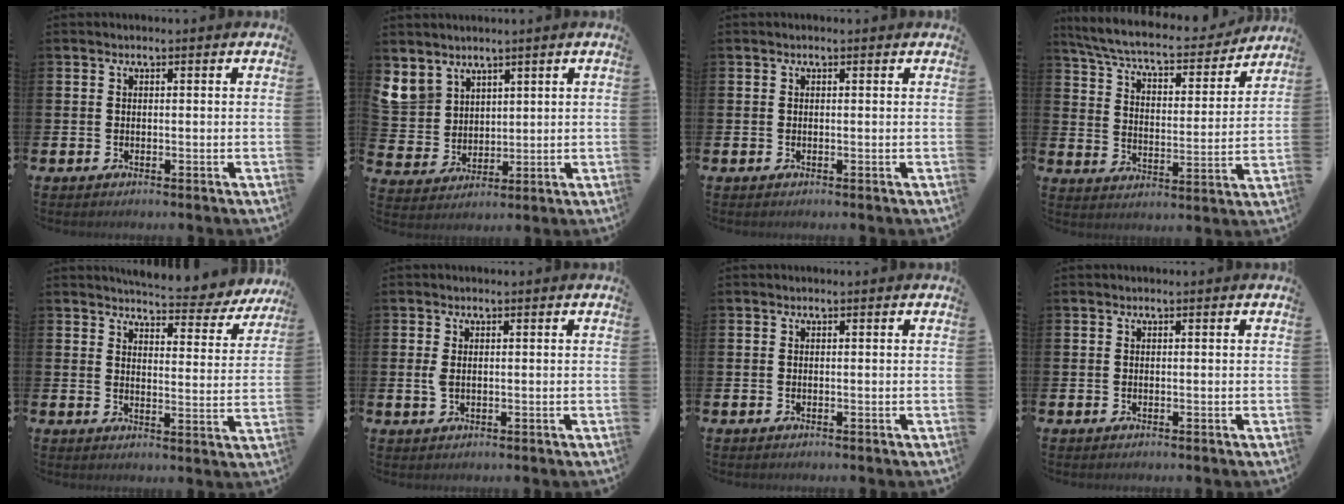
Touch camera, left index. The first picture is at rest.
{"total": 6.0, "force": [4.4, 4.0, 0.5], "torque": [-0.032, -0.017, 0.084]}
{"total": 0.0}
{"total": 7.4, "force": [6.8, 1.1, 2.6], "torque": [-0.082, -0.049, 0.112]}
{"total": 5.8, "force": [5.6, 0.7, 1.1], "torque": [-0.034, -0.040, 0.097]}
{"total": 1.4, "force": [0.3, 0.8, 1.1], "torque": [-0.032, 0.007, 0.006]}
{"total": 0.0}
{"total": 0.0}